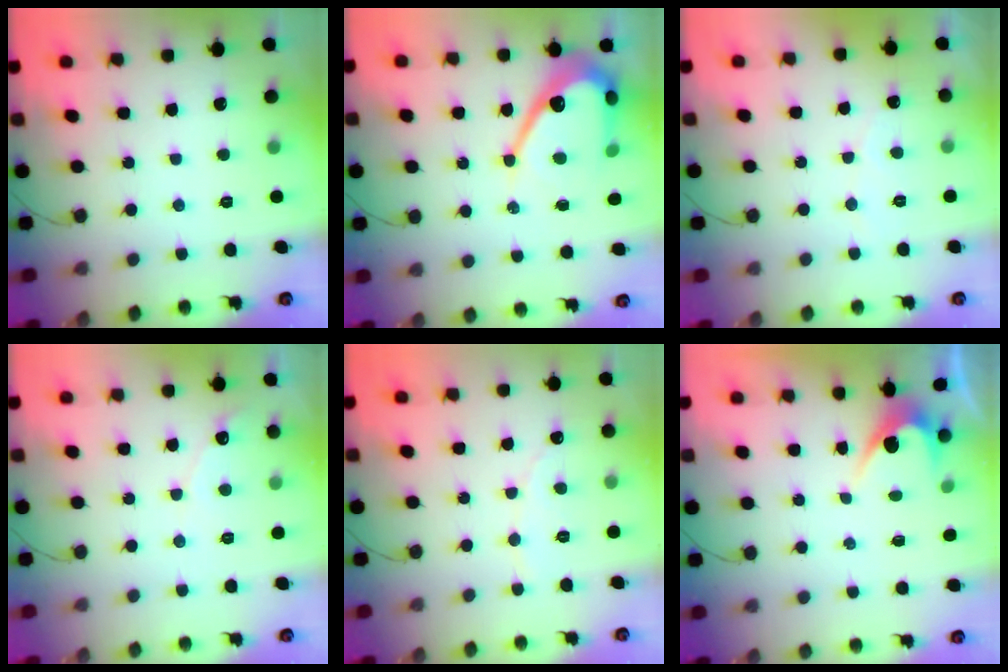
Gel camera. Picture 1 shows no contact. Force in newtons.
{"total": 11.5, "press": 11.5, "slide": 1.0}
{"total": 2.8, "press": 2.8, "slide": 0.2}
{"total": 4.3, "press": 4.3, "slide": 0.4}
{"total": 2.9, "press": 2.9, "slide": 0.3}
{"total": 2.8, "press": 2.8, "slide": 0.2}